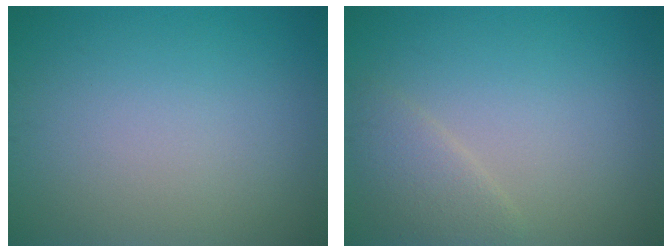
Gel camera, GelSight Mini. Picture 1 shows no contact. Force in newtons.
{"total": 2.2, "press": 2.1, "slide": 0.1}